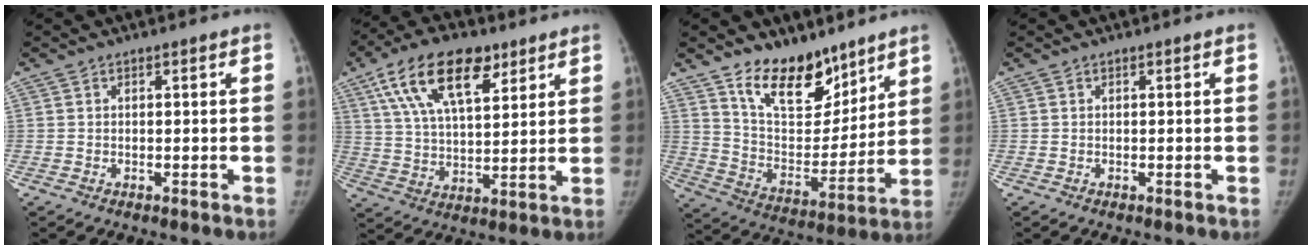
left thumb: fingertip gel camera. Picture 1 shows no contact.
{"total": 17.0, "force": [8.9, 8.2, 12.0], "torque": [-0.185, -0.017, 0.159]}
{"total": 16.1, "force": [11.5, 8.2, 7.8], "torque": [-0.071, -0.082, 0.205]}
{"total": 0.0}